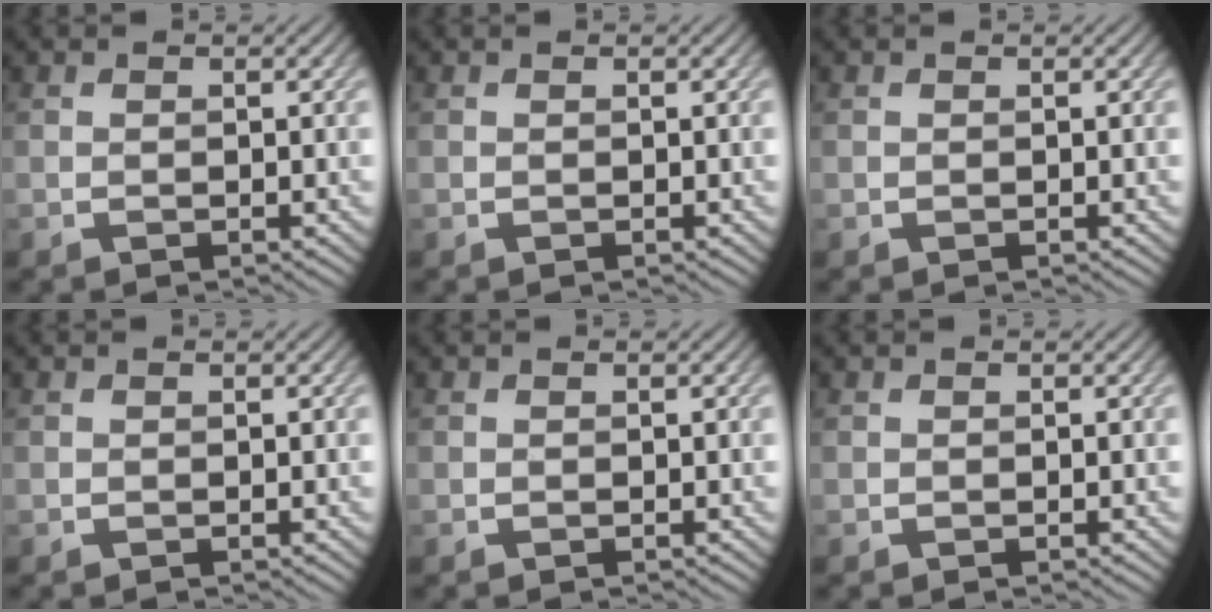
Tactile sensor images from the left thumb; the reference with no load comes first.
{"total": 0.0}
{"total": 0.0}
{"total": 0.0}
{"total": 0.0}
{"total": 0.0}